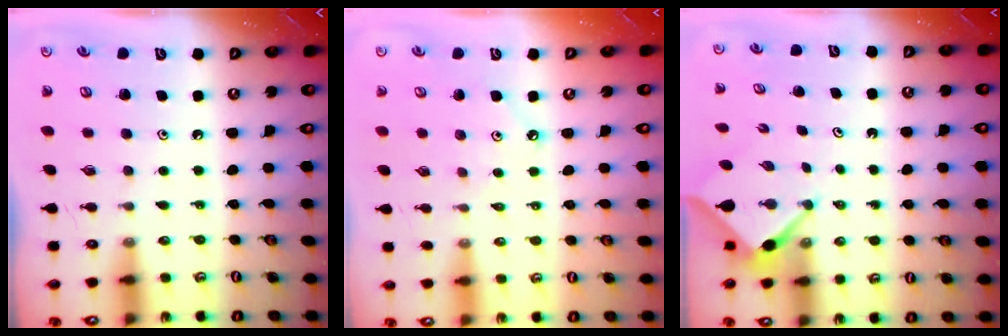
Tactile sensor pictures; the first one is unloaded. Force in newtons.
{"total": 3.0, "press": 3.0, "slide": 0.2}
{"total": 3.8, "press": 3.8, "slide": 0.3}